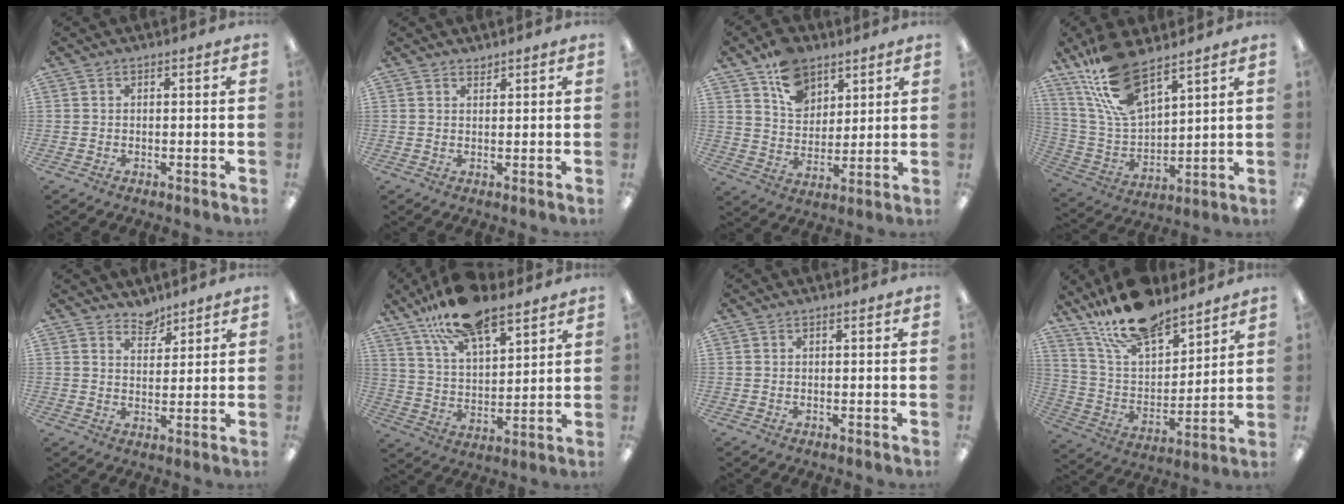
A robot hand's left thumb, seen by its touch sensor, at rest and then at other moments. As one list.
[{"total": 1.3, "force": [1.3, 0.2, 0.0], "torque": [-0.001, -0.003, 0.026]}, {"total": 11.7, "force": [7.7, 7.8, 4.3], "torque": [-0.067, -0.038, 0.145]}, {"total": 16.7, "force": [11.9, 6.3, 9.8], "torque": [-0.228, -0.056, 0.215]}, {"total": 4.4, "force": [4.0, 1.7, 0.3], "torque": [0.000, -0.026, 0.074]}, {"total": 15.8, "force": [12.0, 5.8, 8.6], "torque": [-0.164, -0.053, 0.214]}, {"total": 0.0}, {"total": 17.7, "force": [14.9, 6.2, 7.3], "torque": [-0.155, -0.089, 0.269]}]